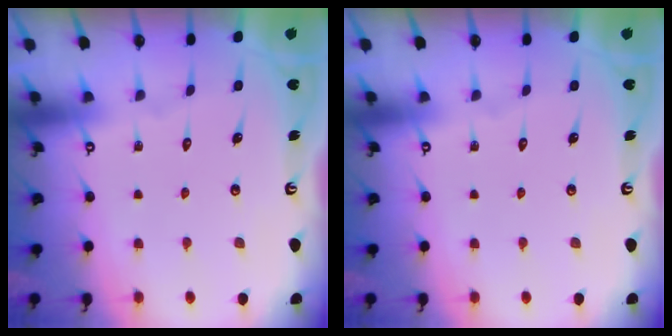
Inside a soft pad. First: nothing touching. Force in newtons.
{"total": 0.0}